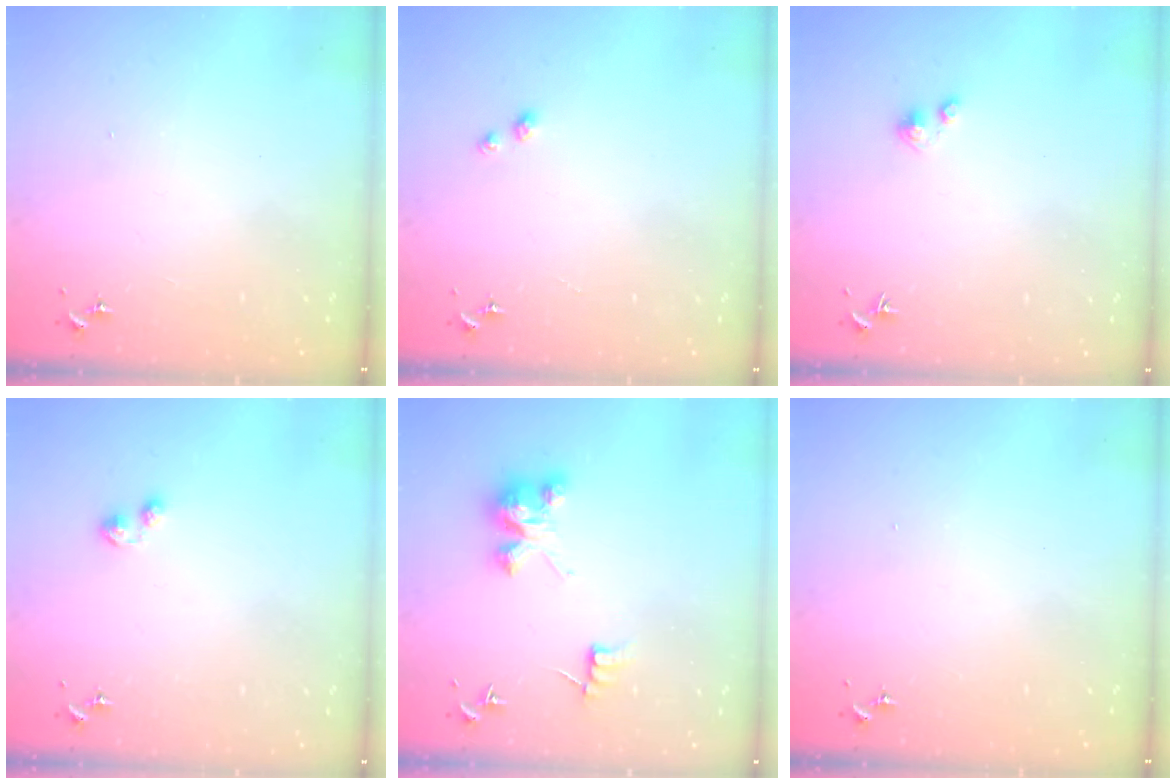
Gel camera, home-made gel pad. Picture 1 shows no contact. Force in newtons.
{"total": 2.3, "press": 2.3, "slide": 0.3}
{"total": 3.0, "press": 3.0, "slide": 0.3}
{"total": 2.9, "press": 2.9, "slide": 0.4}
{"total": 7.2, "press": 7.2, "slide": 0.6}
{"total": 0.0}